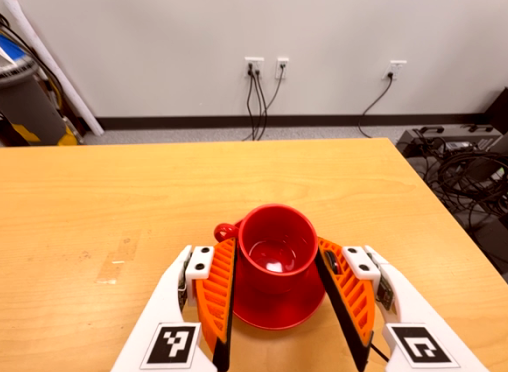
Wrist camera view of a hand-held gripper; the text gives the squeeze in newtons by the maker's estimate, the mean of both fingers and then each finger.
{"total": 1.4, "left": 1.1, "right": 1.6}